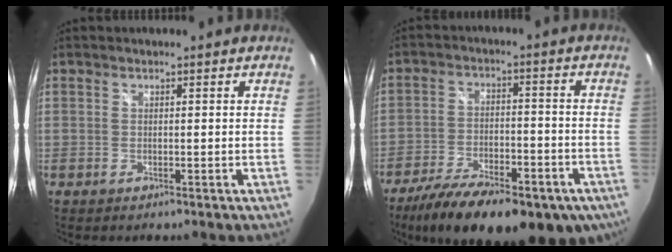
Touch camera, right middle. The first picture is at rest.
{"total": 24.8, "force": [-16.8, 9.8, 15.3], "torque": [-0.273, -0.047, -0.237]}